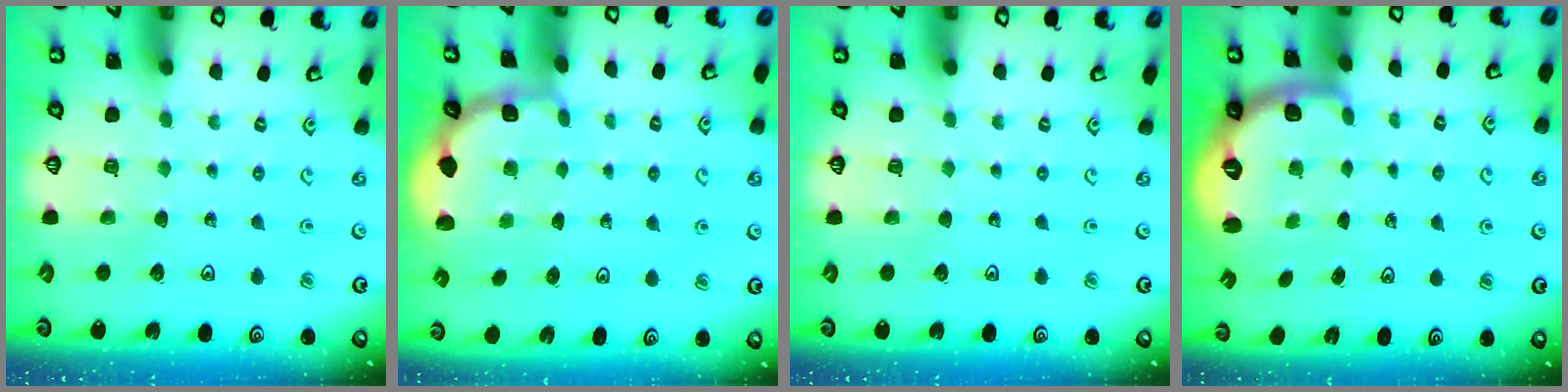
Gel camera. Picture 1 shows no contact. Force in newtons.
{"total": 2.0, "press": 1.8, "slide": 0.7}
{"total": 0.0}
{"total": 2.8, "press": 1.8, "slide": 2.1}